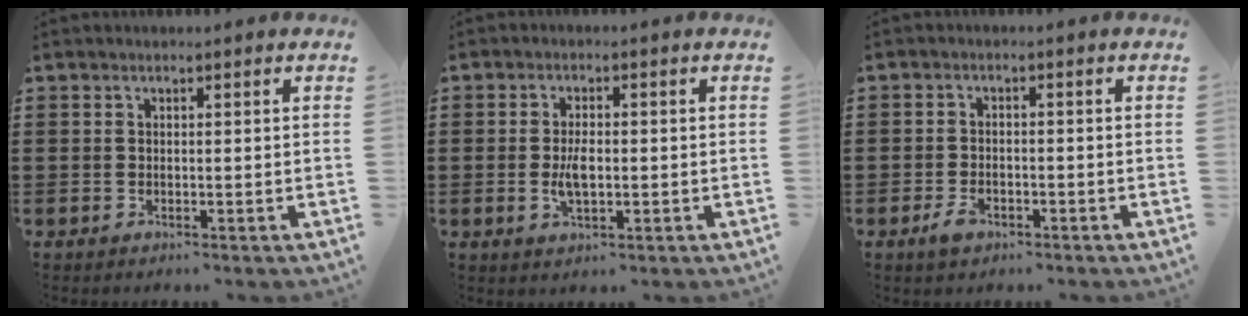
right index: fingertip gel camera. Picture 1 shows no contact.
{"total": 3.9, "force": [-0.5, 1.8, 3.5], "torque": [-0.071, 0.000, -0.010]}
{"total": 2.6, "force": [-1.4, 1.4, 1.6], "torque": [-0.037, -0.001, -0.029]}